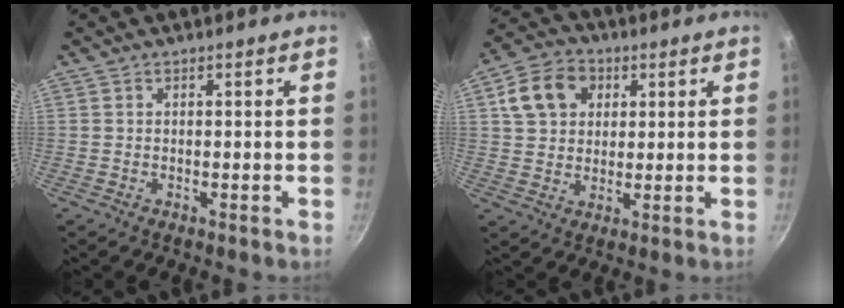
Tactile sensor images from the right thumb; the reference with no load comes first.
{"total": 10.6, "force": [3.3, 8.3, 5.6], "torque": [-0.082, 0.002, 0.054]}